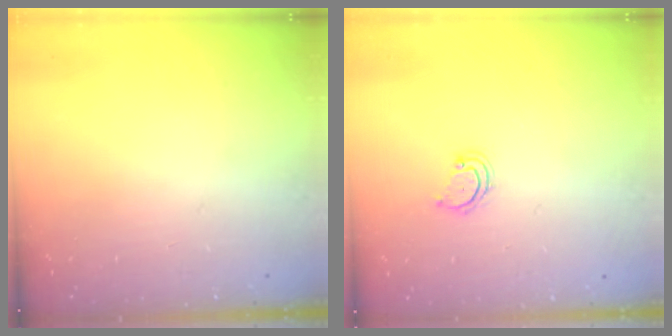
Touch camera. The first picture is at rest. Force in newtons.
{"total": 4.0, "press": 3.9, "slide": 0.4}